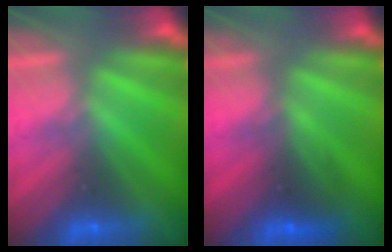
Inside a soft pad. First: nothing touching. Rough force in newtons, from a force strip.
{"total": 2.6}